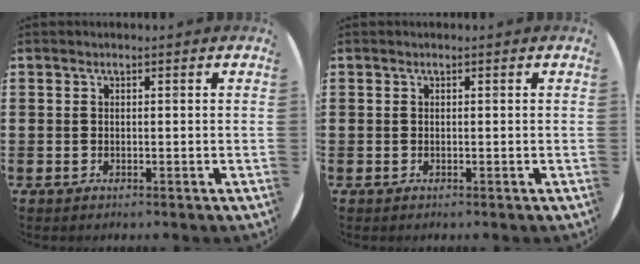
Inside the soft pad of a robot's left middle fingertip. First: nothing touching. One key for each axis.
{"total": 0.0}